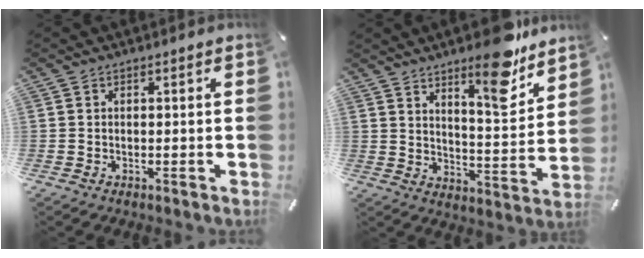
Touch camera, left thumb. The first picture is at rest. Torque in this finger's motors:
{"motor_torque": [0.89, -0.34, 1.08, -1.04, -0.02]}